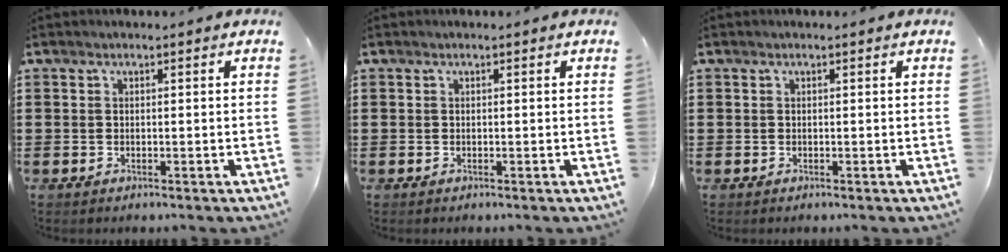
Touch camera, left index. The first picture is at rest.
{"total": 0.0}
{"total": 0.0}